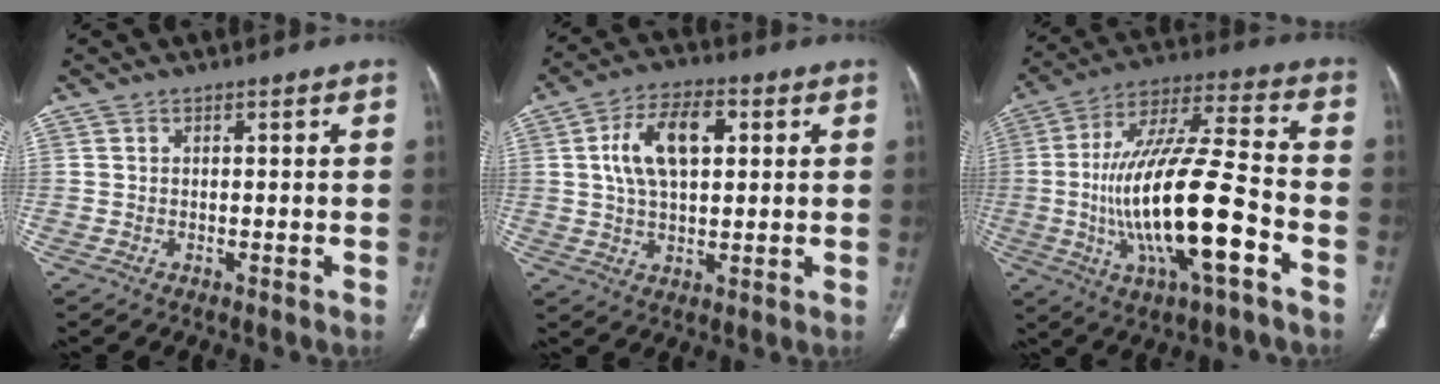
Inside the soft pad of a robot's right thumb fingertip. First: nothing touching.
{"total": 11.8, "force": [2.7, 6.4, 9.5], "torque": [-0.163, 0.010, 0.046]}
{"total": 22.5, "force": [-5.5, 6.2, 20.9], "torque": [-0.409, 0.031, -0.087]}